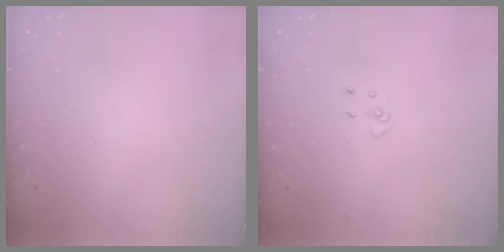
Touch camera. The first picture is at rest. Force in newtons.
{"total": 3.2, "press": 3.2, "slide": 0.3}